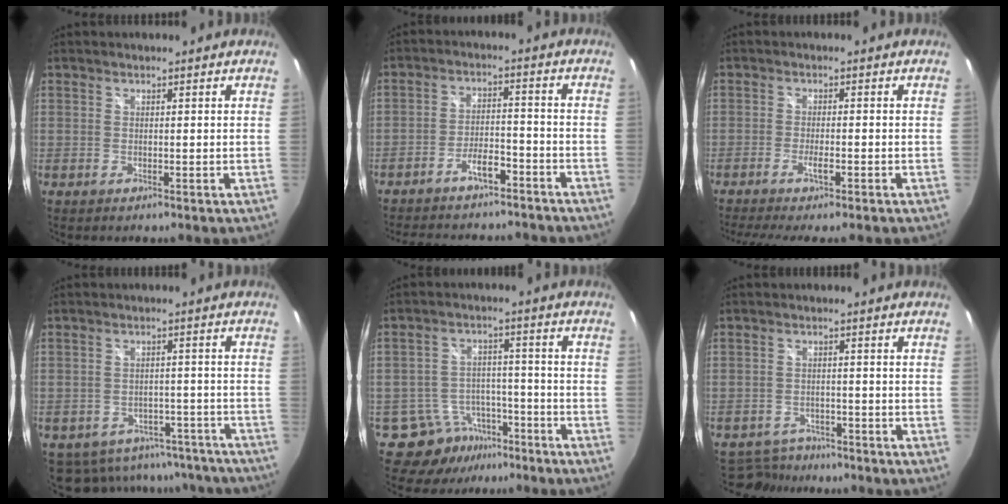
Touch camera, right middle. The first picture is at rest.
{"total": 12.7, "force": [-10.8, 4.0, 5.4], "torque": [-0.117, 0.015, -0.155]}
{"total": 5.7, "force": [-4.5, -0.6, 3.5], "torque": [-0.080, -0.019, -0.079]}
{"total": 14.4, "force": [-11.6, 7.6, 4.1], "torque": [-0.088, 0.011, -0.131]}
{"total": 8.8, "force": [-6.5, 5.7, 1.6], "torque": [-0.035, 0.020, -0.088]}
{"total": 4.7, "force": [-4.1, 2.4, -0.1], "torque": [-0.011, 0.008, -0.068]}